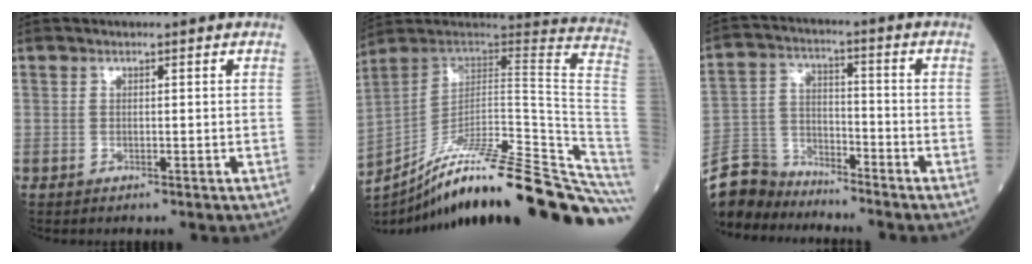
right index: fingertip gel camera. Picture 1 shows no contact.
{"total": 32.2, "force": [-25.2, 1.0, 19.9], "torque": [-0.177, -0.007, -0.366]}
{"total": 9.8, "force": [-9.3, 3.2, 0.3], "torque": [-0.015, 0.013, -0.184]}